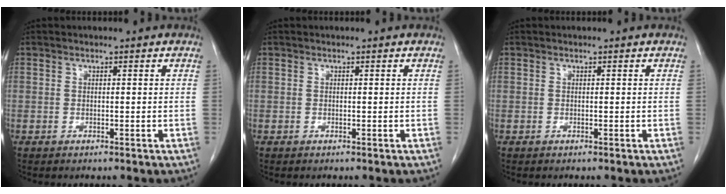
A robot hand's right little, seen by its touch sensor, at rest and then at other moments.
{"total": 0.0}
{"total": 0.0}